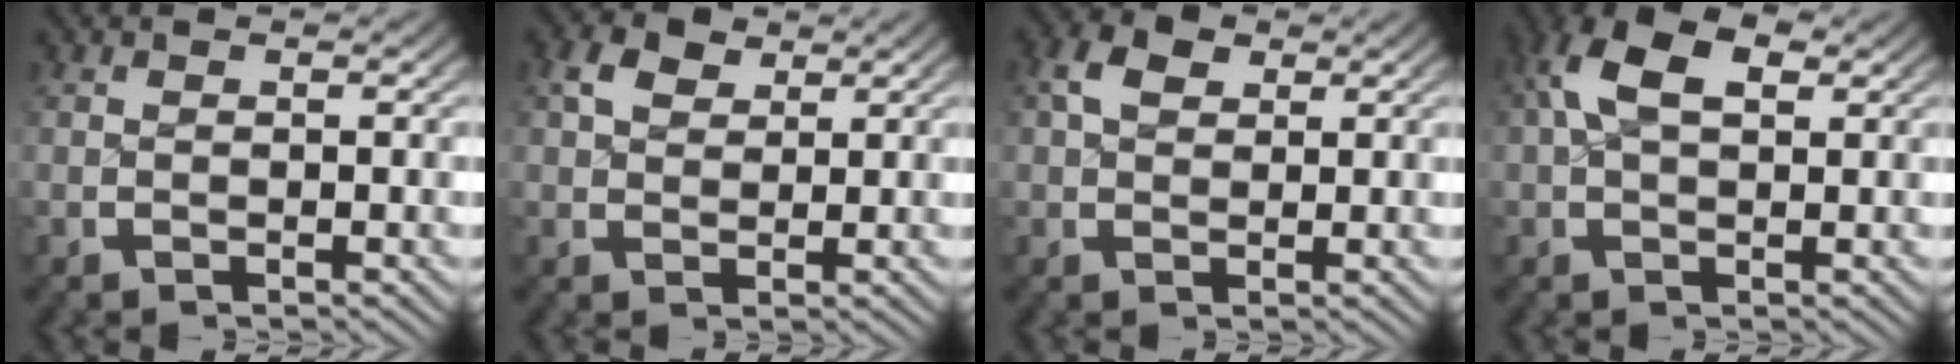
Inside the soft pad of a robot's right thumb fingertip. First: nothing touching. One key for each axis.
{"total": 3.3, "fx": 2.2, "fy": 1.8, "fz": 1.6, "tx": -0.023, "ty": 0.004, "tz": 0.038}
{"total": 3.3, "fx": 1.8, "fy": 1.9, "fz": 2.0, "tx": -0.035, "ty": 0.001, "tz": 0.033}
{"total": 5.1, "fx": 2.1, "fy": 2.6, "fz": 3.9, "tx": -0.076, "ty": 0.006, "tz": 0.037}